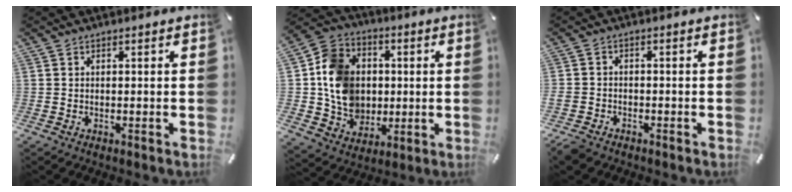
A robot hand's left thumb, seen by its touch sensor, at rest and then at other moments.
{"total": 14.5, "force": [-0.2, 12.8, 6.8], "torque": [-0.142, 0.025, 0.007]}
{"total": 3.4, "force": [-2.3, 2.3, 0.9], "torque": [-0.035, 0.009, -0.050]}